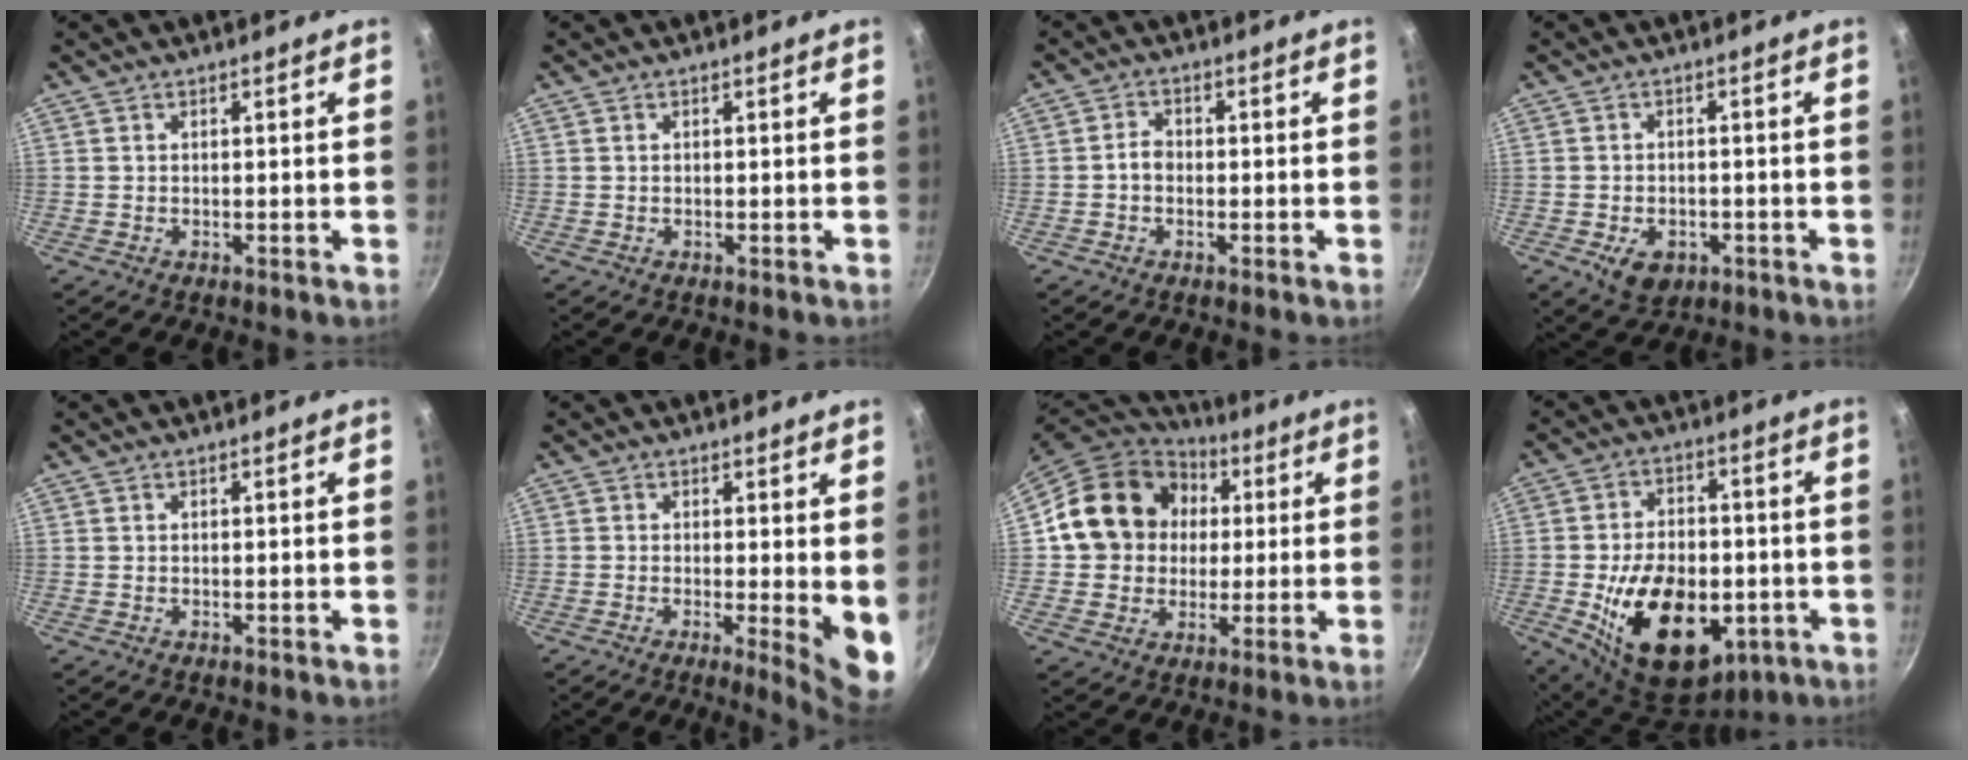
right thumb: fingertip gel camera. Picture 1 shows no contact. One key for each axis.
{"total": 0.0}
{"total": 2.5, "fx": -0.5, "fy": 1.9, "fz": 1.5, "tx": -0.018, "ty": 0.013, "tz": -0.012}
{"total": 6.1, "fx": -2.3, "fy": 4.3, "fz": 3.7, "tx": -0.049, "ty": 0.007, "tz": -0.027}
{"total": 0.0}
{"total": 7.1, "fx": -0.2, "fy": 1.7, "fz": 6.9, "tx": -0.087, "ty": -0.021, "tz": -0.003}
{"total": 17.7, "fx": 2.8, "fy": 15.4, "fz": 8.4, "tx": -0.121, "ty": 0.026, "tz": 0.041}
{"total": 20.7, "fx": -4.7, "fy": 13.2, "fz": 15.3, "tx": -0.223, "ty": 0.011, "tz": -0.060}